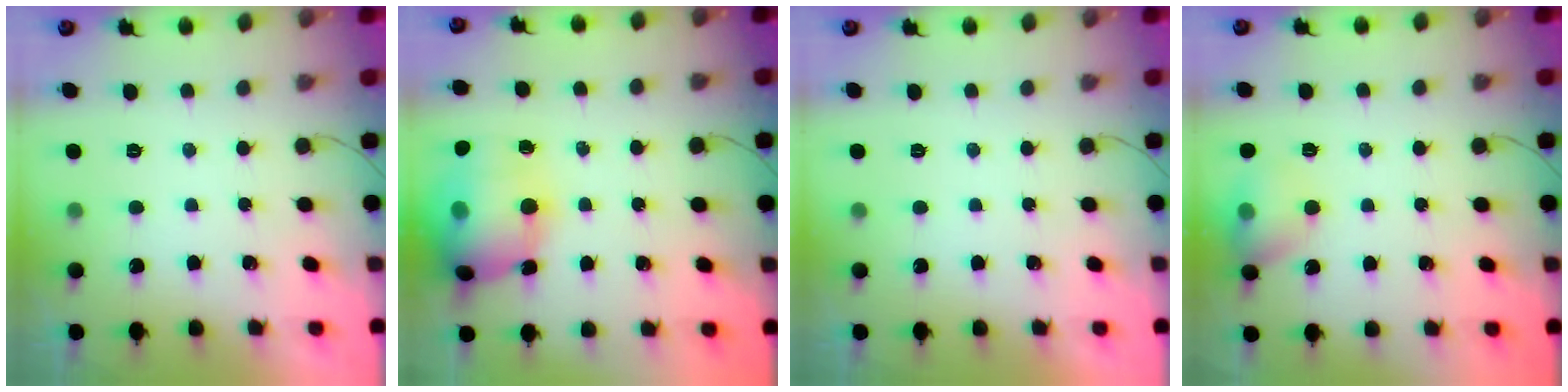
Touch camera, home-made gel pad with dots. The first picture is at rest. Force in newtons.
{"total": 17.6, "press": 17.4, "slide": 2.8}
{"total": 0.0}
{"total": 9.1, "press": 9.0, "slide": 1.4}